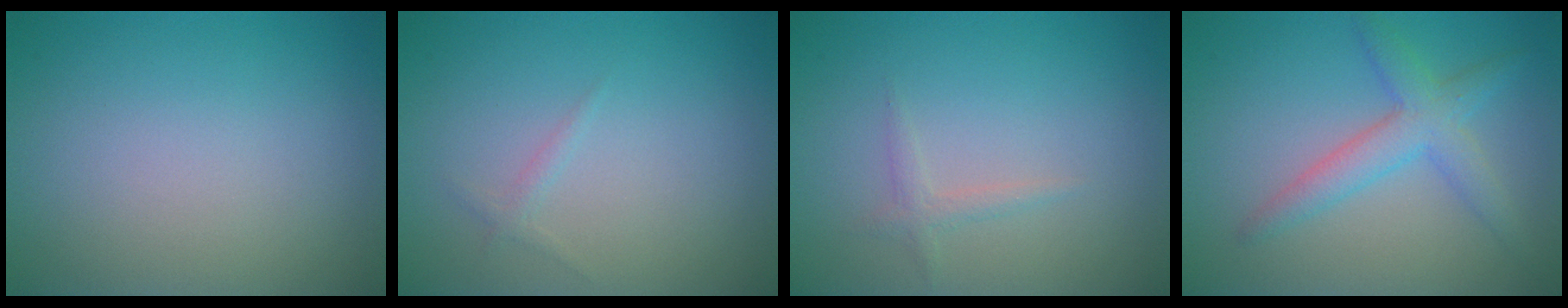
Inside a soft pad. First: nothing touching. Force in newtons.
{"total": 0.6, "press": 0.6, "slide": 0.1}
{"total": 1.0, "press": 1.0, "slide": 0.0}
{"total": 3.6, "press": 3.6, "slide": 0.0}